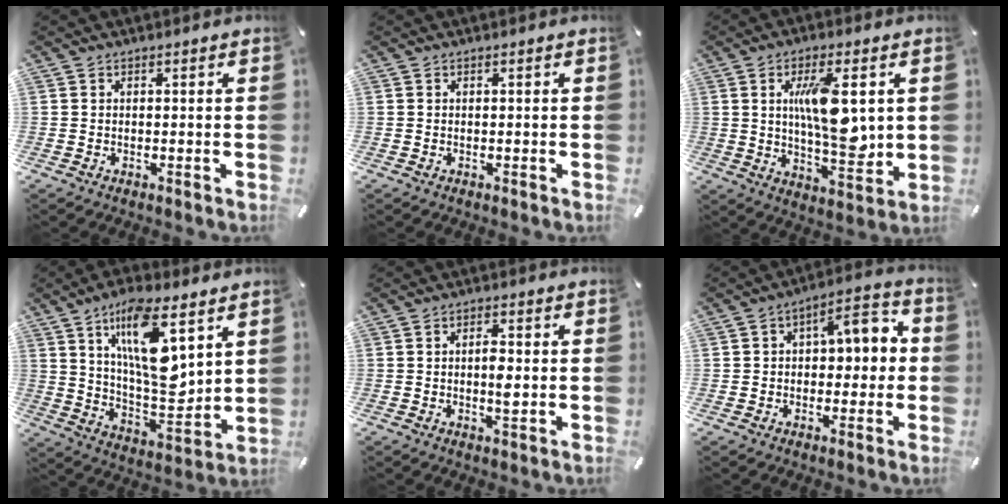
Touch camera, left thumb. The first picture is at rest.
{"total": 0.0}
{"total": 13.6, "force": [3.0, 5.1, 12.3], "torque": [-0.218, -0.011, 0.043]}
{"total": 19.0, "force": [9.1, 7.2, 15.0], "torque": [-0.285, -0.046, 0.141]}
{"total": 4.1, "force": [-0.1, 1.7, 3.7], "torque": [-0.061, 0.000, -0.003]}
{"total": 8.1, "force": [1.0, 5.7, 5.7], "torque": [-0.064, -0.006, 0.008]}